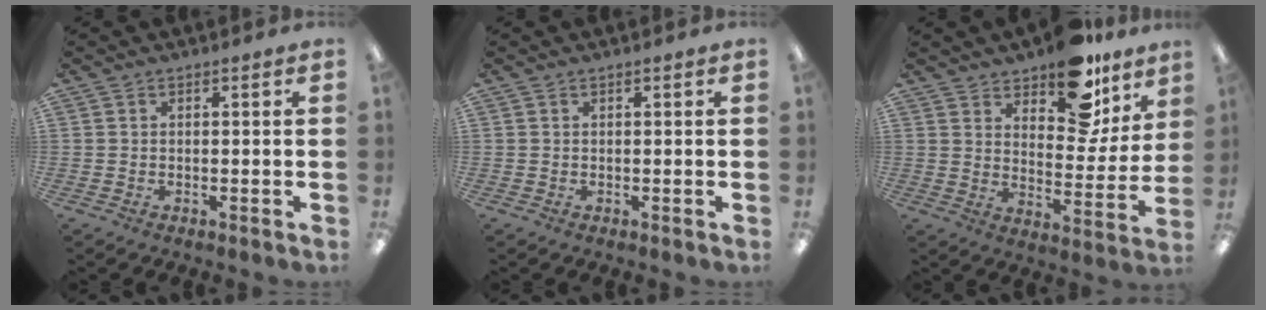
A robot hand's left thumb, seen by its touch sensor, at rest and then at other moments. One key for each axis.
{"total": 0.0}
{"total": 14.4, "fx": 11.2, "fy": 6.3, "fz": 6.5, "tx": -0.082, "ty": -0.080, "tz": 0.197}